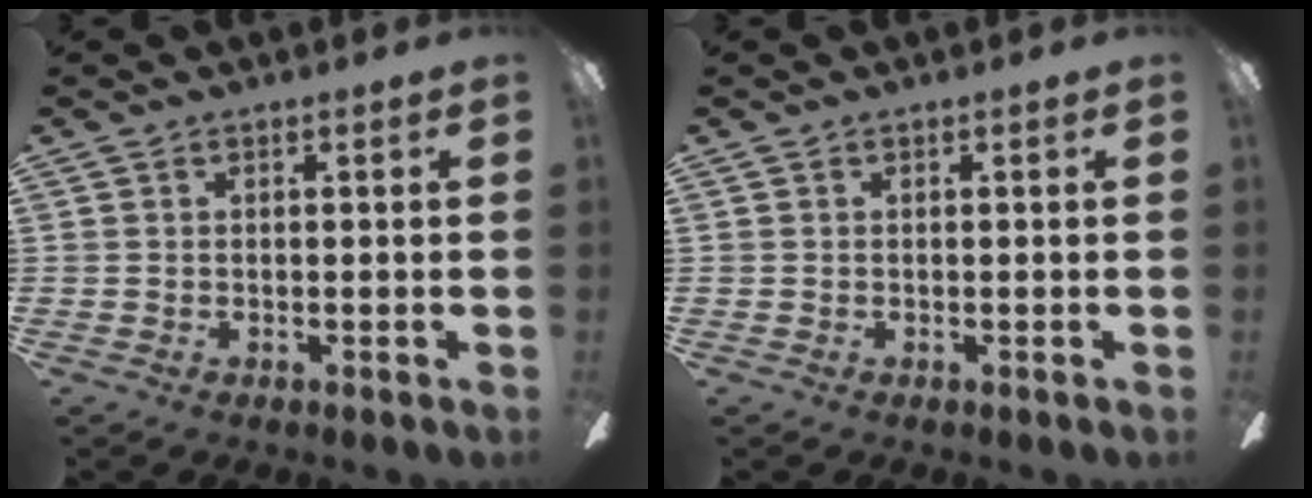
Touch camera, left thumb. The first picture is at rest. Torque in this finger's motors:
{"motor_torque": [0.00, 0.00, 0.00, 0.00, 0.00]}